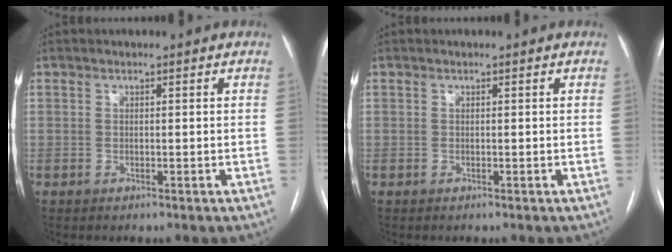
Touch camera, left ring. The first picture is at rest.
{"total": 0.0}